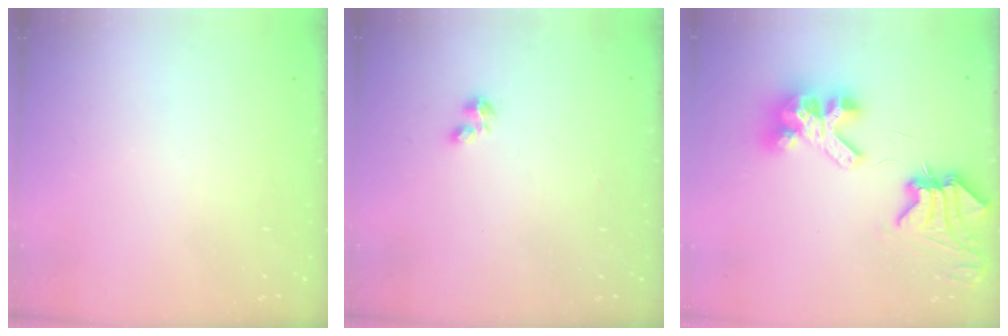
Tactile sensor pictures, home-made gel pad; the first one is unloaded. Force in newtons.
{"total": 1.8, "press": 1.8, "slide": 0.4}
{"total": 10.0, "press": 10.0, "slide": 1.0}